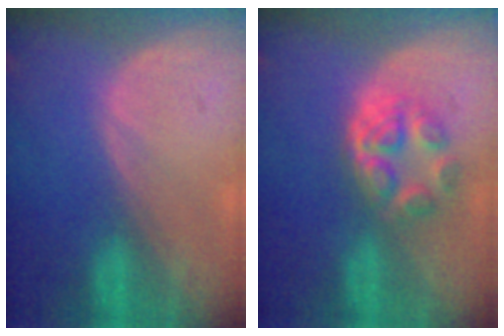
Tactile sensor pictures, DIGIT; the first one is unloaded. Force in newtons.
{"total": 6.2, "press": 5.2, "slide": 3.3}